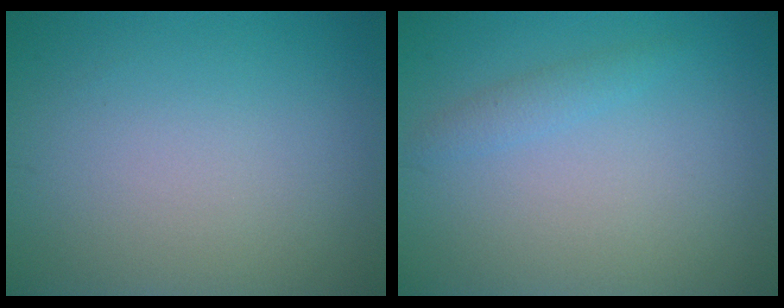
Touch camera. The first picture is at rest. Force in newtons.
{"total": 1.3, "press": 1.3, "slide": 0.1}